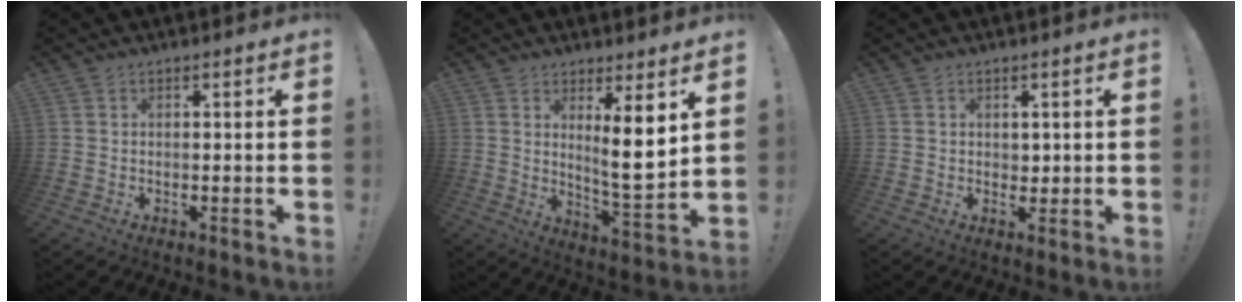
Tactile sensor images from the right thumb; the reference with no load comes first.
{"total": 9.8, "force": [3.8, 1.2, 8.9], "torque": [-0.127, -0.040, 0.061]}
{"total": 2.2, "force": [1.1, 1.9, 0.4], "torque": [0.011, -0.007, 0.015]}